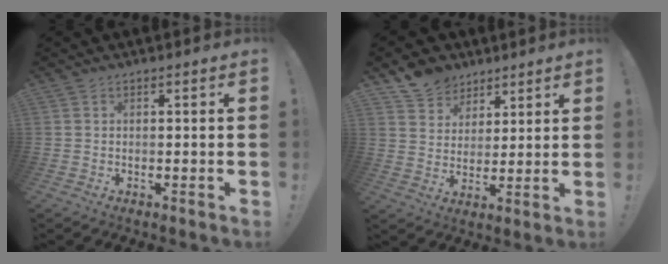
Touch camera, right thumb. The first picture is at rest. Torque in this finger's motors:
{"motor_torque": [-0.01, 0.01, 0.04, 0.04, 0.00]}